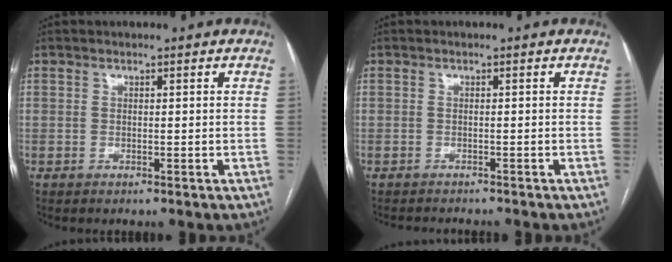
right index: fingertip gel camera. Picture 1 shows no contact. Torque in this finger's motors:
{"motor_torque": [-0.54, -0.42, -0.08, 0.00]}